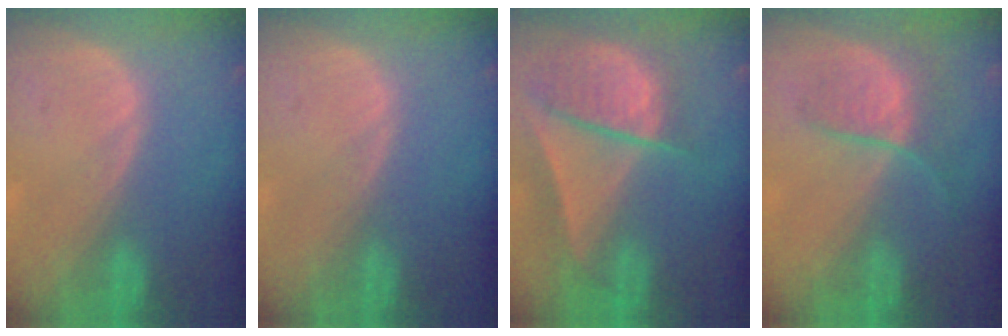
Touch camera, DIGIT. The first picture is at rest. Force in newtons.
{"total": 0.0}
{"total": 9.2, "press": 8.0, "slide": 4.4}
{"total": 6.4, "press": 6.0, "slide": 2.2}